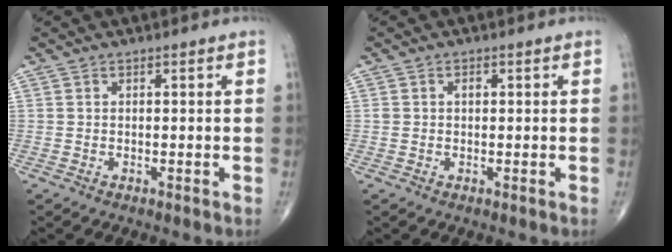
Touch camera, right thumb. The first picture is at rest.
{"total": 1.2, "force": [0.2, 0.8, 0.8], "torque": [-0.011, 0.004, 0.004]}